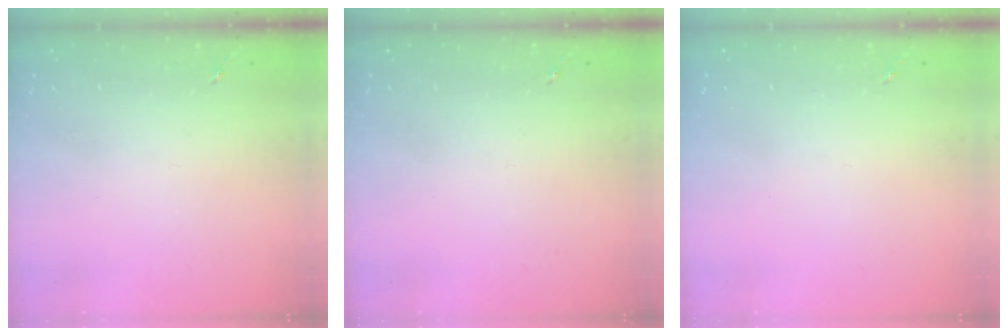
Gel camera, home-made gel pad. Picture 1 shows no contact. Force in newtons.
{"total": 0.0}
{"total": 0.0}